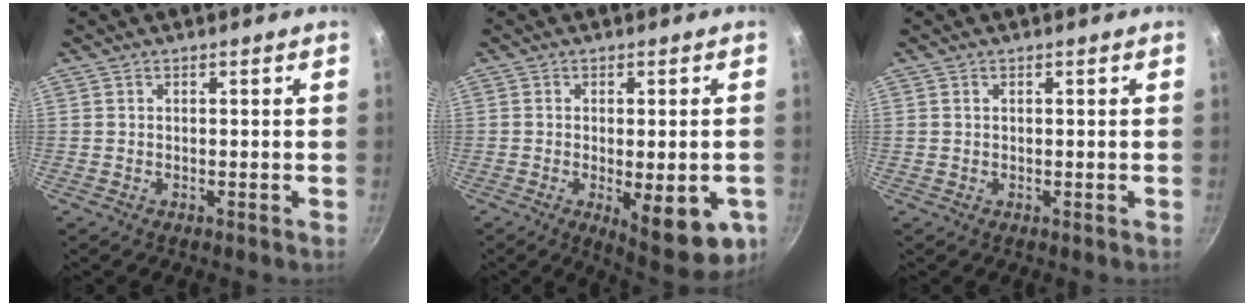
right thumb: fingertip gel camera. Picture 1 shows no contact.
{"total": 13.5, "force": [-4.0, 4.7, 12.0], "torque": [-0.135, -0.007, -0.041]}
{"total": 0.5, "force": [0.2, 0.4, 0.3], "torque": [-0.004, 0.002, 0.004]}